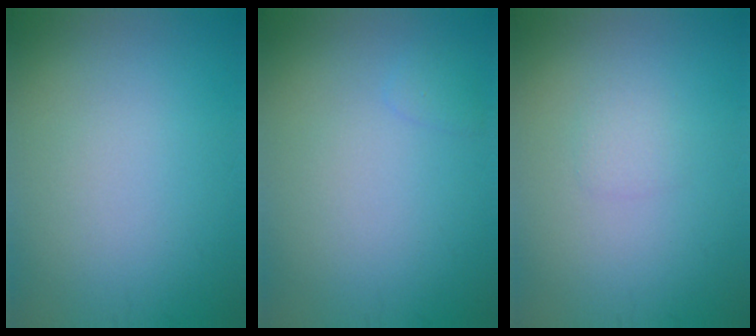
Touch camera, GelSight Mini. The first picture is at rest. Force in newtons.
{"total": 0.8, "press": 0.8, "slide": 0.0}
{"total": 0.9, "press": 0.9, "slide": 0.1}